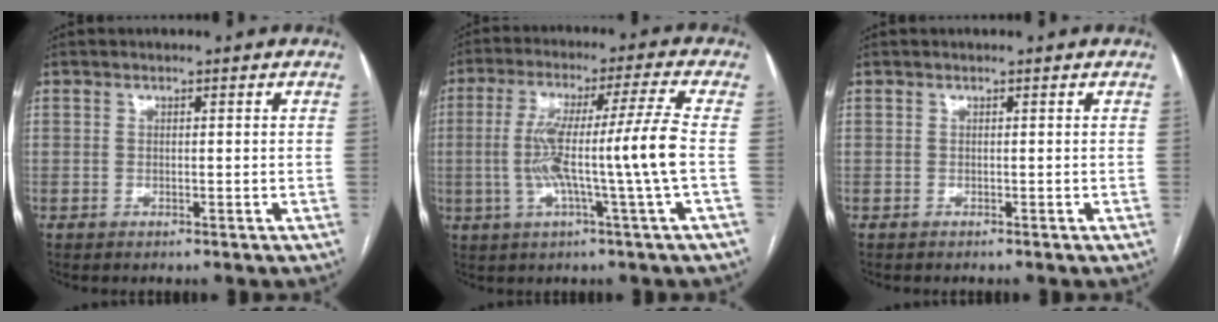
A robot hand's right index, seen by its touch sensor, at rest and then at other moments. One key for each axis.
{"total": 11.9, "fx": -1.6, "fy": -2.0, "fz": 11.7, "tx": -0.218, "ty": 0.008, "tz": -0.027}
{"total": 0.0}